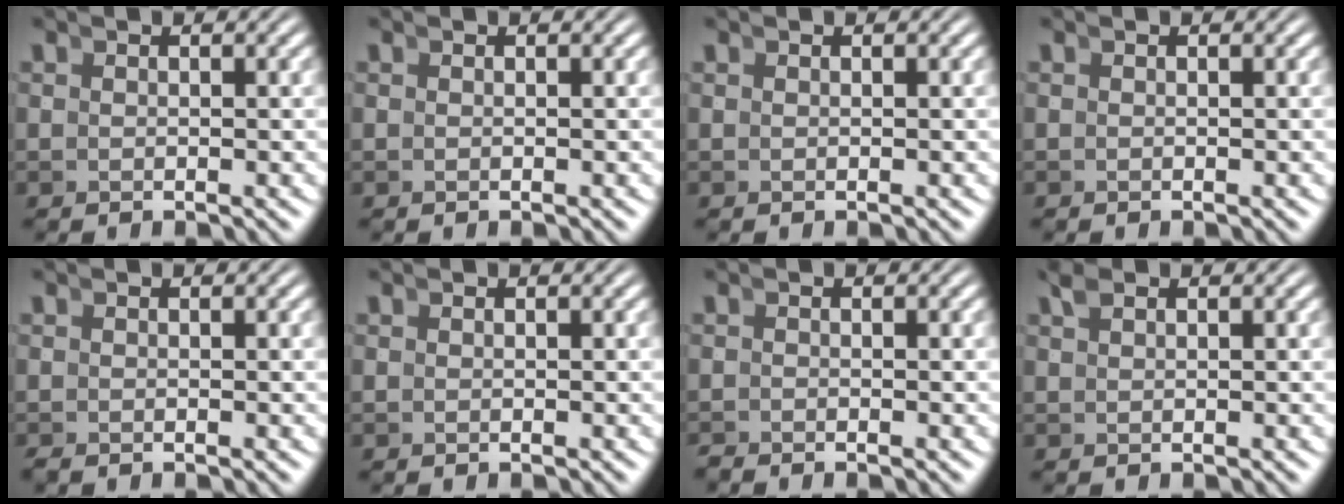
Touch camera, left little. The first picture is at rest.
{"total": 0.0}
{"total": 0.0}
{"total": 0.0}
{"total": 0.6, "force": [-0.6, -0.2, 0.0], "torque": [0.005, -0.007, -0.008]}
{"total": 0.0}
{"total": 1.1, "force": [-0.9, -0.5, -0.1], "torque": [0.013, -0.005, -0.016]}
{"total": 0.9, "force": [0.8, -0.5, 0.2], "torque": [0.000, 0.003, 0.020]}